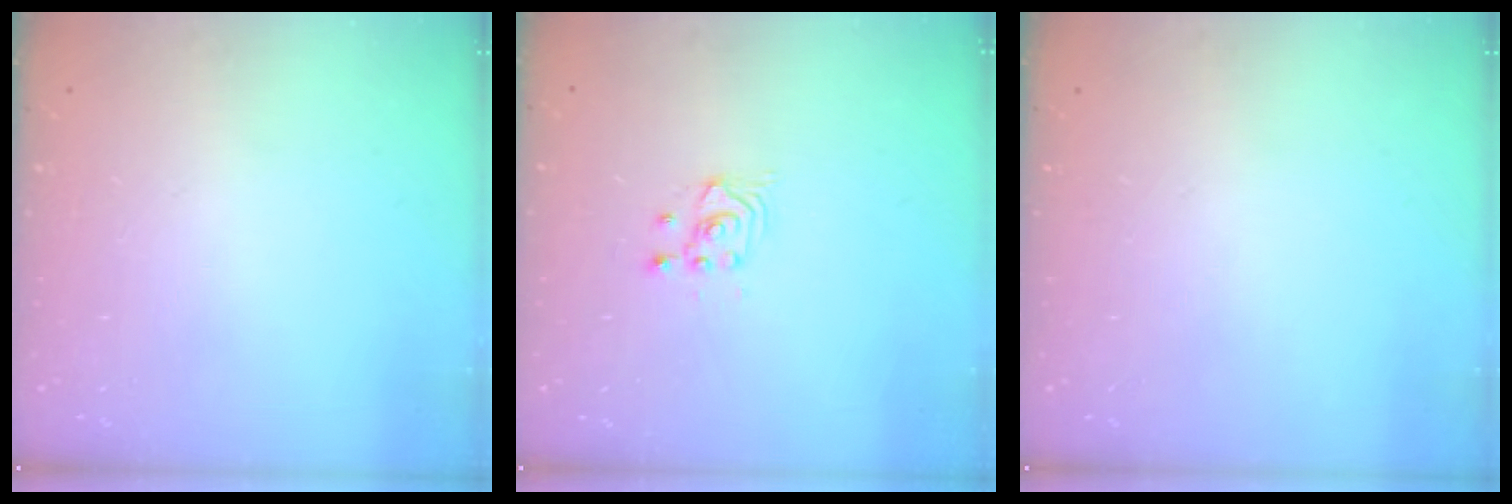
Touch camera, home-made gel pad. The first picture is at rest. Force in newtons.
{"total": 2.7, "press": 2.7, "slide": 0.3}
{"total": 0.0}